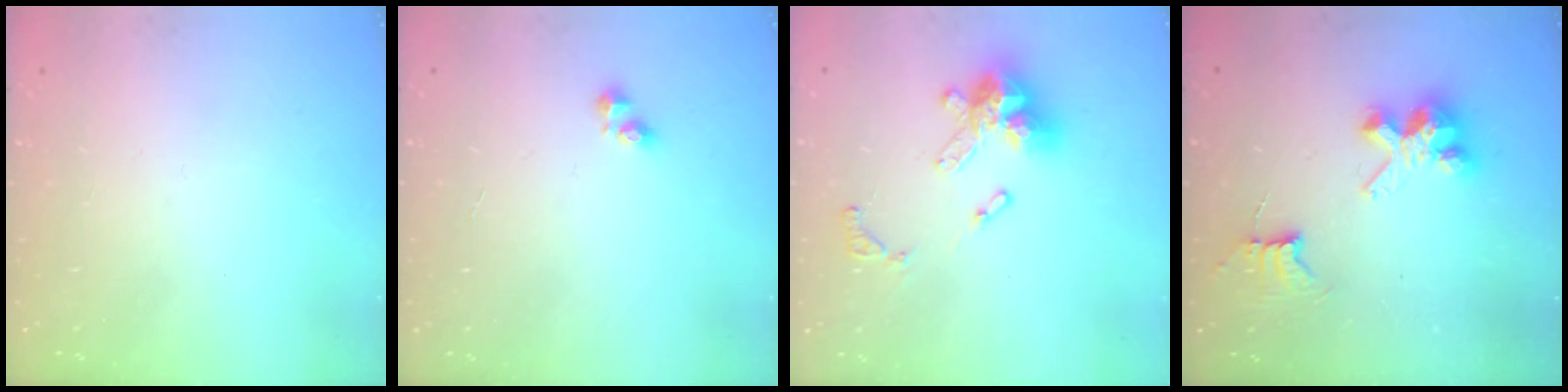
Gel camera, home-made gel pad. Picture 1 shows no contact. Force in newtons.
{"total": 2.6, "press": 2.6, "slide": 0.4}
{"total": 15.2, "press": 15.1, "slide": 1.7}
{"total": 8.7, "press": 8.7, "slide": 0.6}